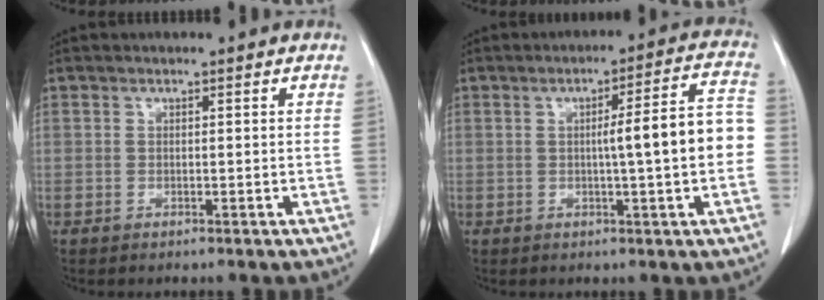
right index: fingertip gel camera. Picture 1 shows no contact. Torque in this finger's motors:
{"motor_torque": [1.20, -0.41, 0.57, 0.10]}